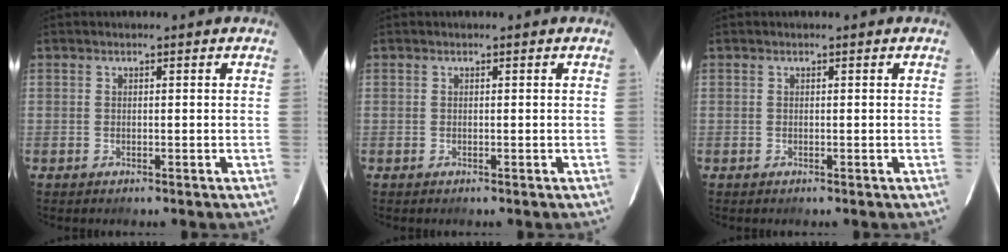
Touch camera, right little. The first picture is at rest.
{"total": 0.0}
{"total": 0.0}